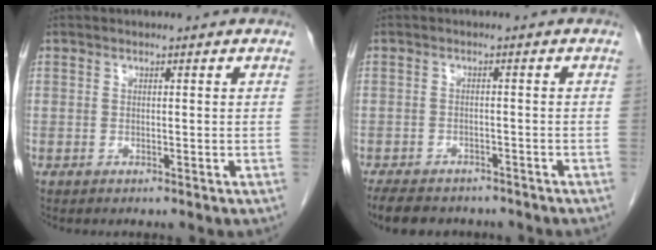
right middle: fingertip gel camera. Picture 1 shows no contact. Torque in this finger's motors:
{"motor_torque": [0.09, 0.02, 0.03, 0.04]}